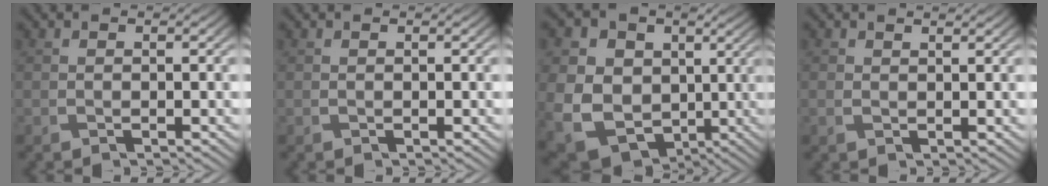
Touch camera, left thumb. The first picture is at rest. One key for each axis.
{"total": 0.0}
{"total": 16.9, "fx": 2.4, "fy": 14.3, "fz": 8.8, "tx": -0.249, "ty": 0.012, "tz": 0.047}
{"total": 1.1, "fx": 0.8, "fy": 0.5, "fz": 0.6, "tx": -0.017, "ty": -0.002, "tz": 0.018}